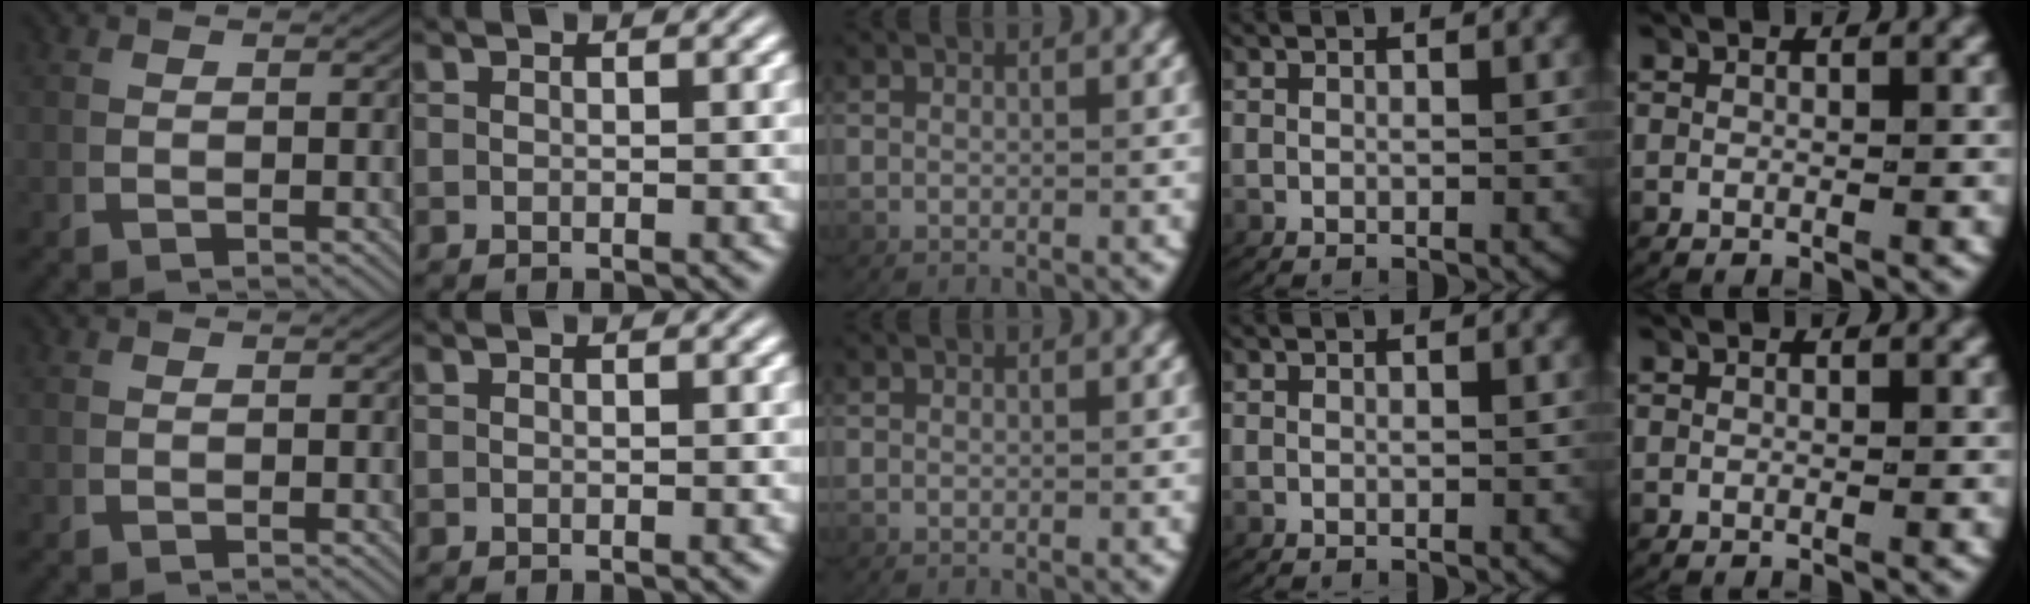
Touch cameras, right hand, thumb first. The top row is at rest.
{}